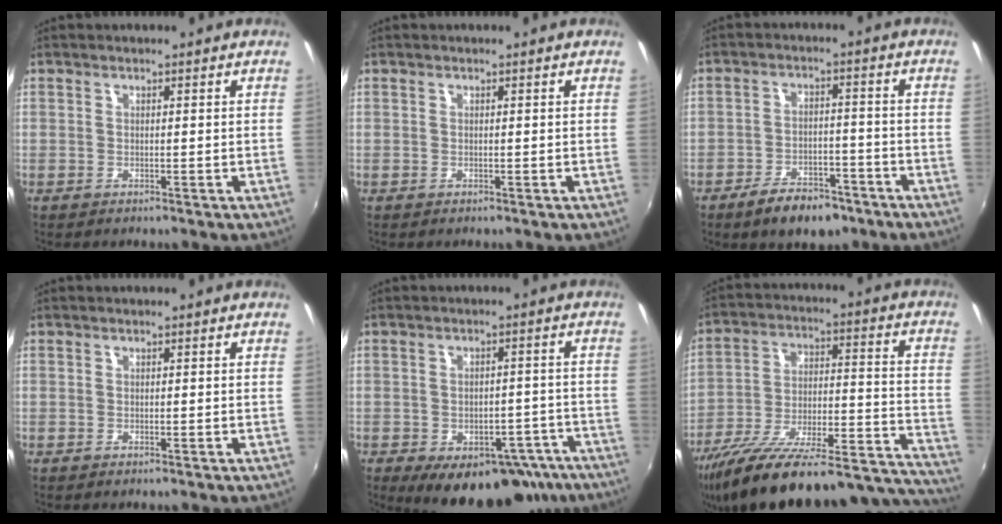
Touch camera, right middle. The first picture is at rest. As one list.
[{"total": 0.0}, {"total": 9.2, "force": [-6.5, 4.3, 4.8], "torque": [-0.106, 0.003, -0.097]}, {"total": 0.0}, {"total": 16.8, "force": [-11.0, 9.3, 8.7], "torque": [-0.131, 0.007, -0.118]}, {"total": 32.4, "force": [-26.9, 7.8, 16.2], "torque": [-0.238, -0.029, -0.382]}]